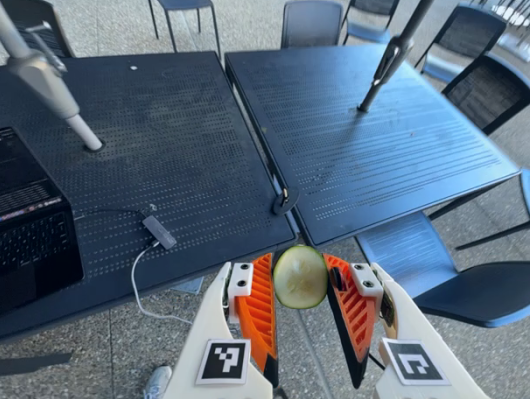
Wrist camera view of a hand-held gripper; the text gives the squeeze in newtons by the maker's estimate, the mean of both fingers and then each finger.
{"total": 7.3, "left": 6.8, "right": 7.8}